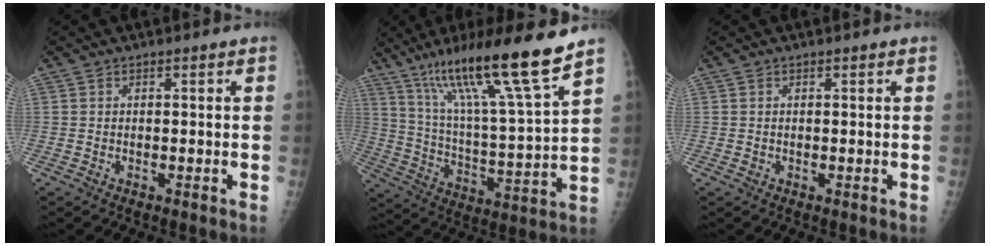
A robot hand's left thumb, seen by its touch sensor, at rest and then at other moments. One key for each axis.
{"total": 19.9, "fx": 14.1, "fy": 0.8, "fz": 14.1, "tx": -0.223, "ty": -0.065, "tz": 0.245}
{"total": 0.6, "fx": 0.0, "fy": 0.6, "fz": 0.1, "tx": 0.000, "ty": 0.001, "tz": -0.001}